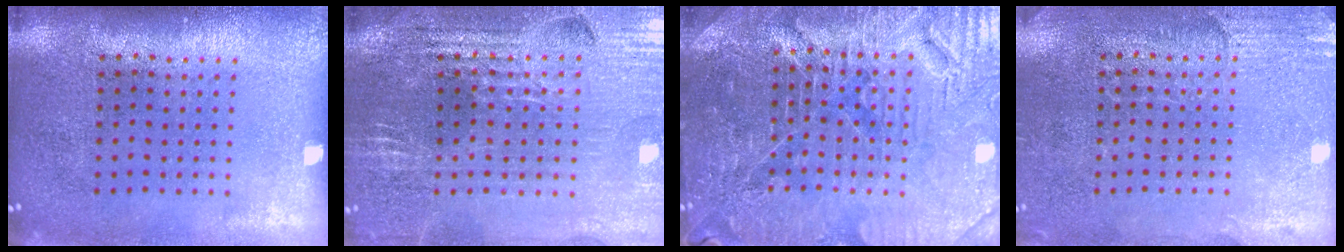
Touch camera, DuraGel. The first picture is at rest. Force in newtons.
{"total": 3.1, "press": 3.1, "slide": 0.3}
{"total": 4.5, "press": 4.4, "slide": 1.2}
{"total": 2.6, "press": 2.4, "slide": 1.1}